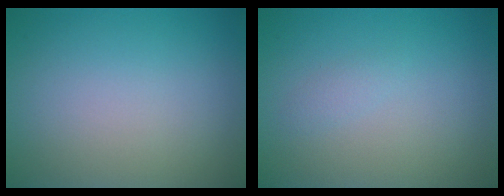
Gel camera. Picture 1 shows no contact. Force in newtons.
{"total": 0.7, "press": 0.7, "slide": 0.0}